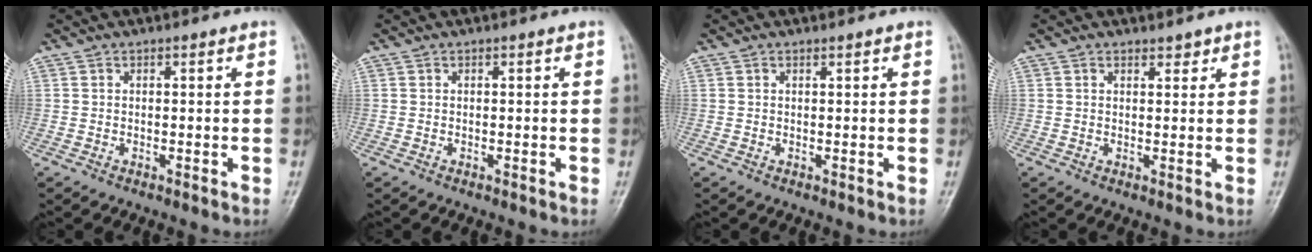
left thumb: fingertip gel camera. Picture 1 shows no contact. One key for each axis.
{"total": 0.0}
{"total": 0.0}
{"total": 1.5, "fx": 1.2, "fy": 0.8, "fz": 0.4, "tx": 0.005, "ty": -0.008, "tz": 0.015}